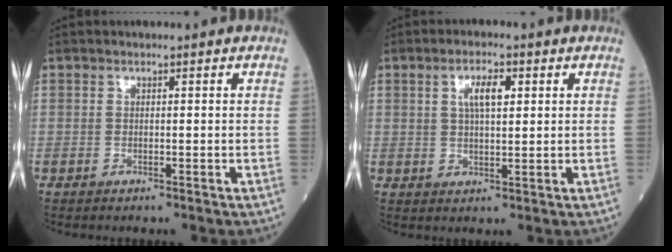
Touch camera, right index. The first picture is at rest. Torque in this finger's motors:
{"motor_torque": [0.43, 0.35, 0.07, 0.06]}